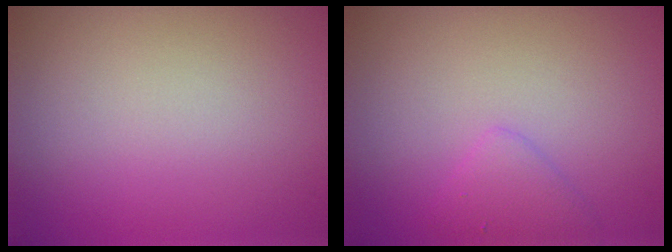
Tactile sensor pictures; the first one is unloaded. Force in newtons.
{"total": 1.7, "press": 1.7, "slide": 0.1}